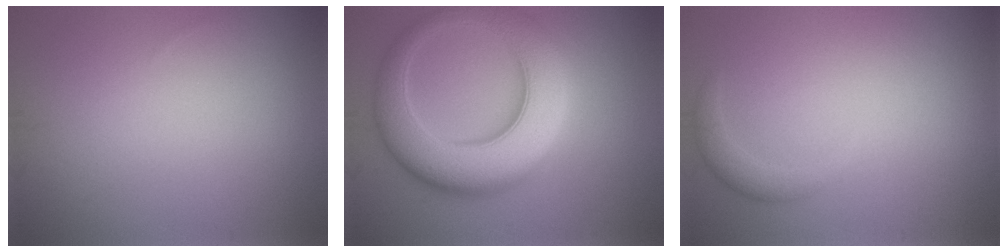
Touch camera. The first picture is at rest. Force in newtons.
{"total": 9.9, "press": 9.9, "slide": 0.3}
{"total": 1.6, "press": 1.6, "slide": 0.1}